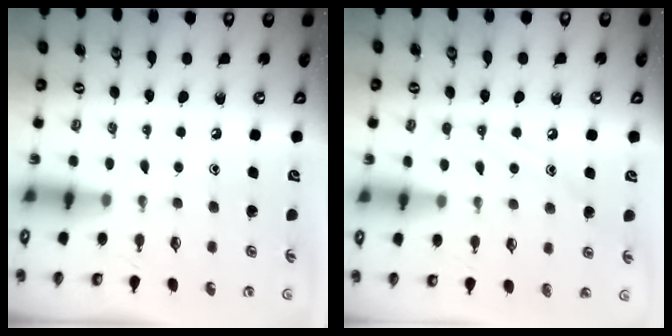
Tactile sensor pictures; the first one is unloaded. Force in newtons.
{"total": 8.0, "press": 7.9, "slide": 0.6}